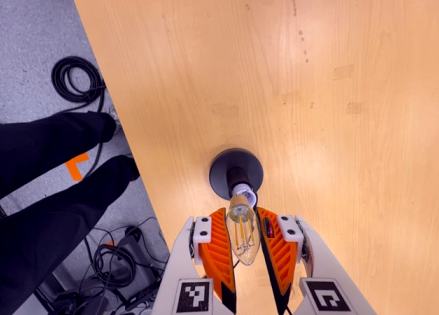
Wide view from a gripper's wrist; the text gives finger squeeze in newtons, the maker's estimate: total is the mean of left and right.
{"total": 13.2, "left": 13.7, "right": 12.7}